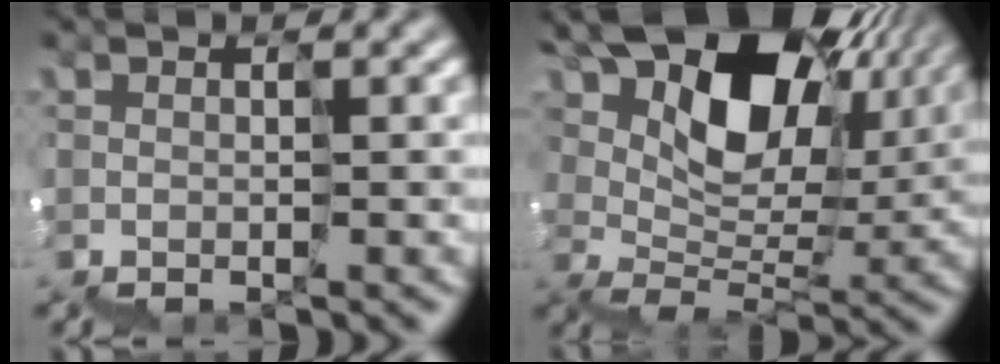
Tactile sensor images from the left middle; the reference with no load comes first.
{"total": 12.1, "force": [7.8, 6.7, 6.4], "torque": [-0.108, 0.019, 0.140]}